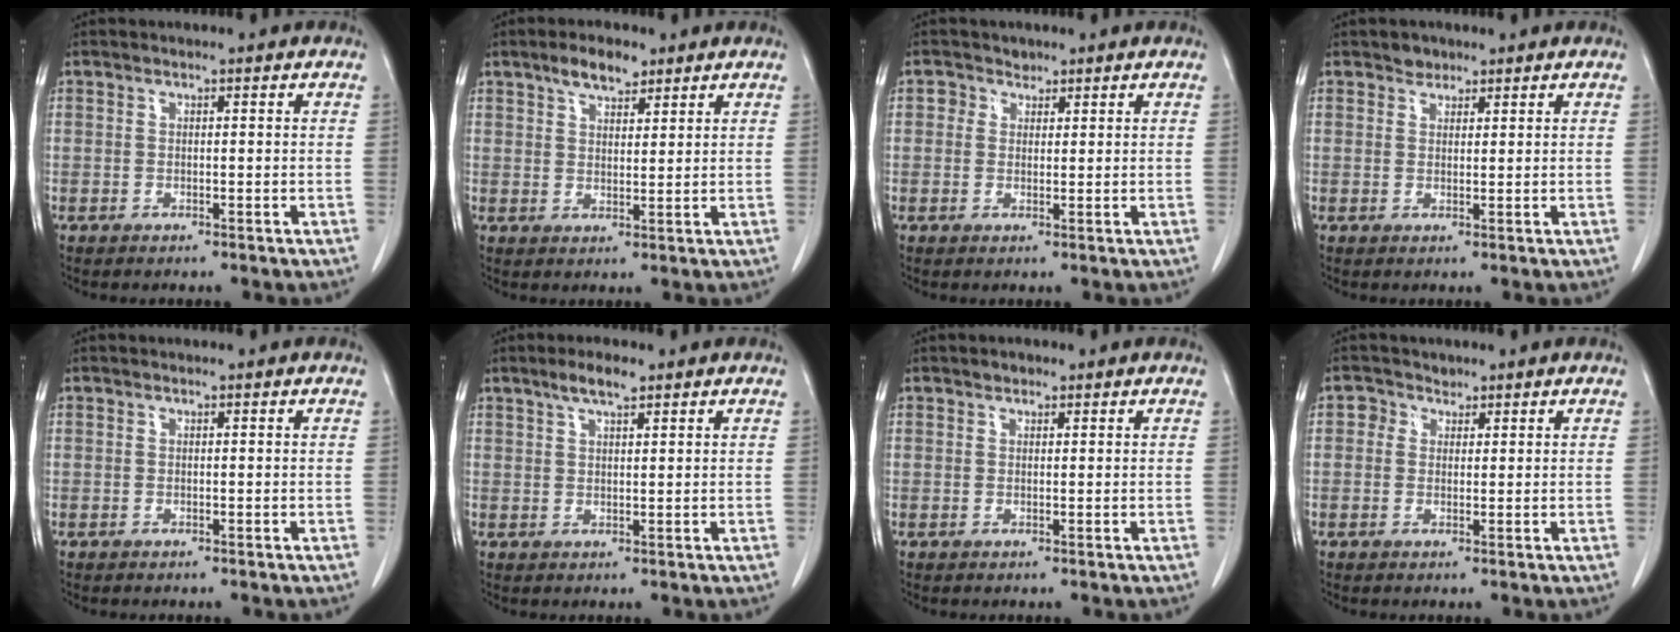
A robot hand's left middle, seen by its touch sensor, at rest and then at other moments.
{"total": 4.6, "force": [3.3, 1.9, 2.6], "torque": [-0.048, 0.009, 0.058]}
{"total": 1.8, "force": [1.0, 1.5, 0.0], "torque": [0.006, 0.004, 0.010]}
{"total": 1.6, "force": [1.2, 1.0, 0.1], "torque": [0.002, 0.000, 0.017]}
{"total": 0.0}
{"total": 3.6, "force": [2.5, 0.8, 2.4], "torque": [-0.049, 0.007, 0.047]}
{"total": 1.0, "force": [0.7, 0.6, 0.3], "torque": [-0.006, 0.001, 0.011]}
{"total": 2.0, "force": [1.0, 1.7, 0.2], "torque": [0.002, 0.008, 0.012]}